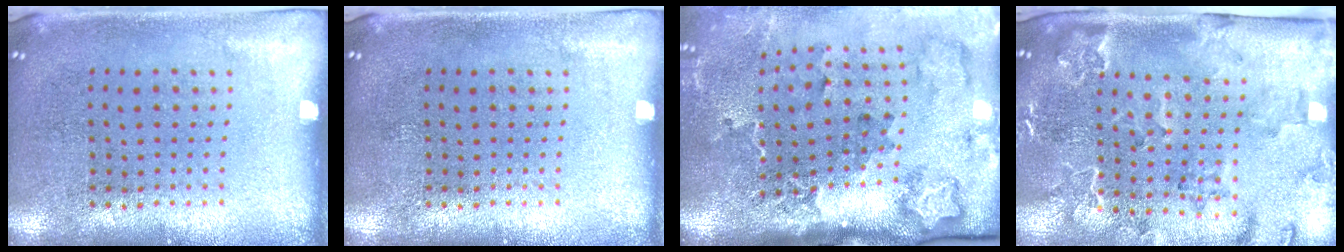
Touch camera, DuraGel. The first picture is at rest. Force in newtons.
{"total": 0.0}
{"total": 2.5, "press": 2.0, "slide": 1.6}
{"total": 2.3, "press": 2.2, "slide": 0.5}